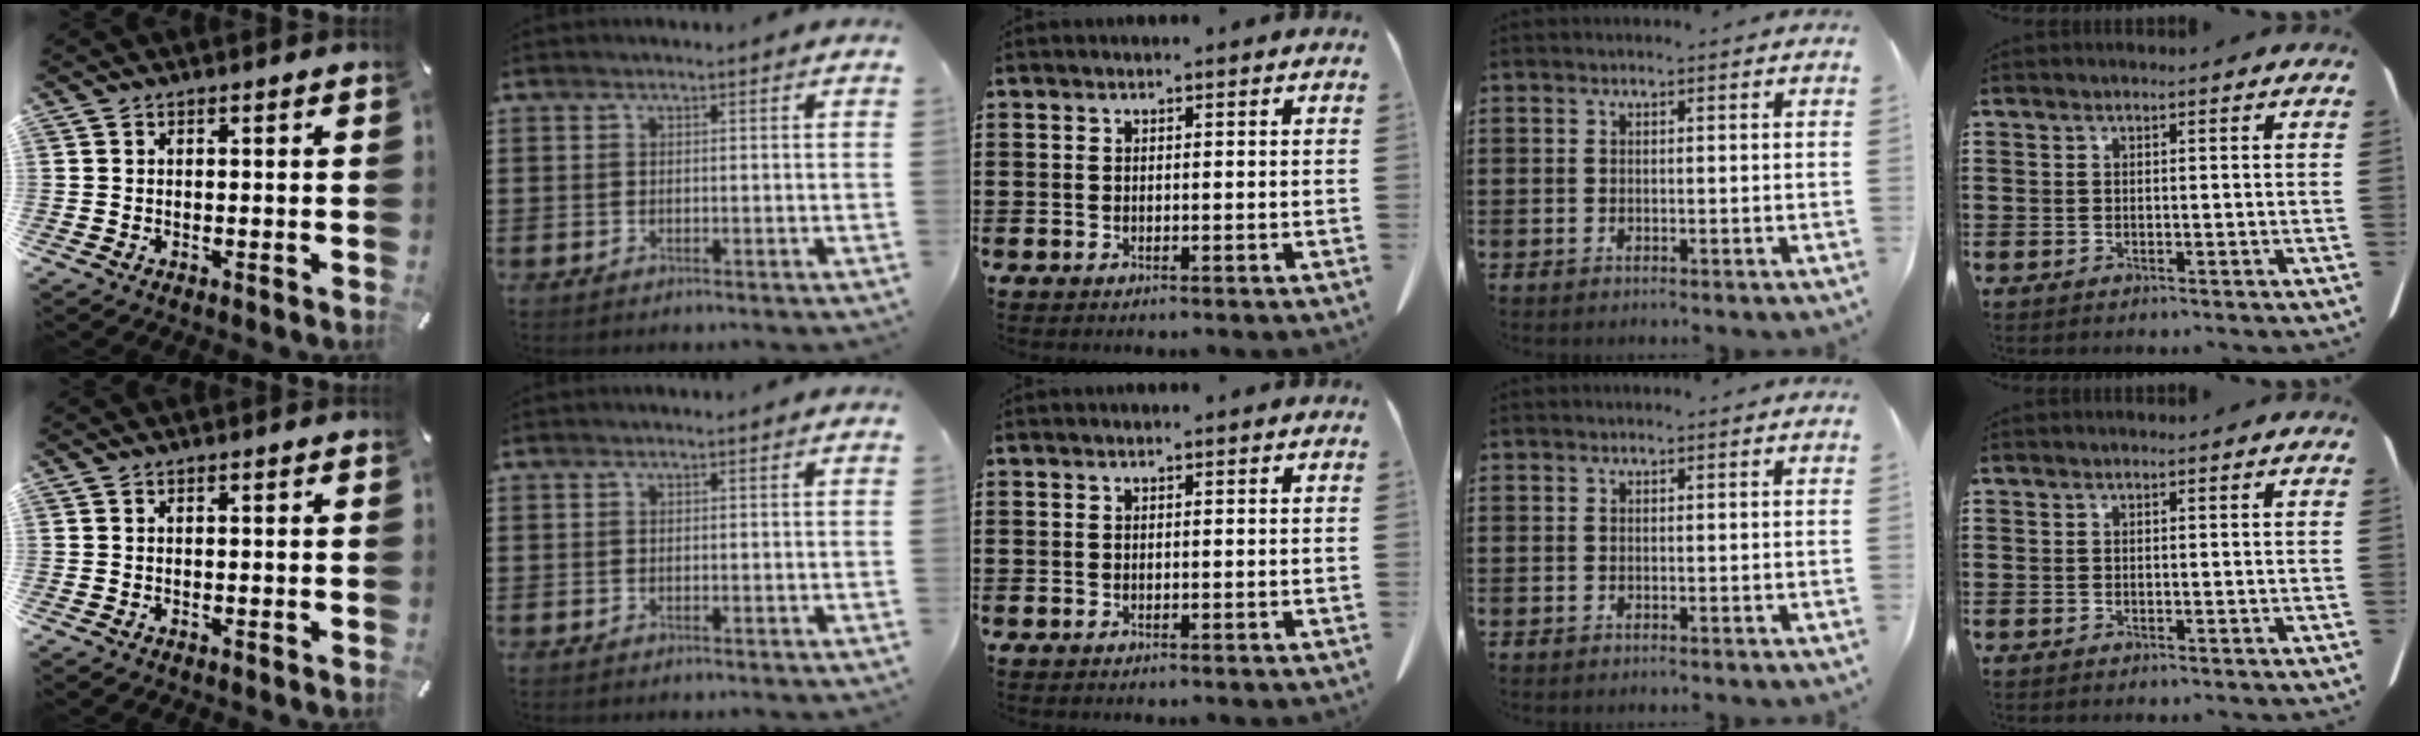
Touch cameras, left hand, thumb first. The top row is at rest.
{}